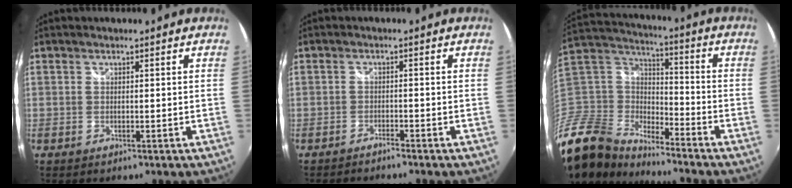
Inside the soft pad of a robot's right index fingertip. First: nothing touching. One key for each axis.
{"total": 1.8, "fx": -1.8, "fy": 0.2, "fz": 0.5, "tx": -0.022, "ty": -0.004, "tz": -0.033}
{"total": 17.1, "fx": -13.4, "fy": 8.9, "fz": 5.7, "tx": -0.168, "ty": 0.011, "tz": -0.274}